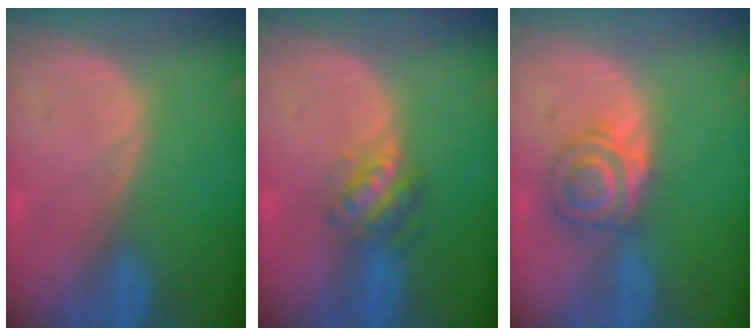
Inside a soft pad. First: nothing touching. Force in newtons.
{"total": 4.8, "press": 4.3, "slide": 2.1}
{"total": 5.9, "press": 5.5, "slide": 2.2}